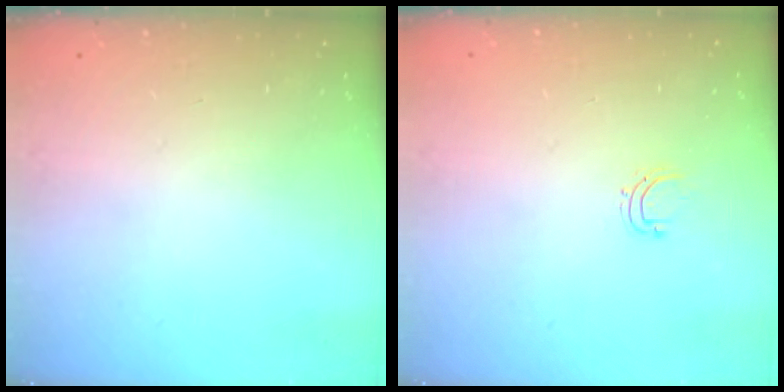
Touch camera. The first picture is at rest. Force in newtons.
{"total": 3.8, "press": 3.8, "slide": 0.3}